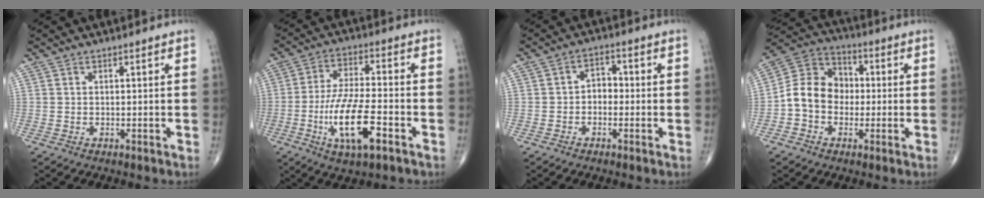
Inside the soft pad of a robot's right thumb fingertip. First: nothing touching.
{"total": 13.6, "force": [-5.0, 4.3, 11.9], "torque": [-0.226, 0.017, -0.088]}
{"total": 3.4, "force": [-0.7, 2.6, 2.2], "torque": [-0.017, 0.016, -0.023]}
{"total": 10.7, "force": [-1.4, 8.9, 5.9], "torque": [-0.087, 0.041, -0.039]}